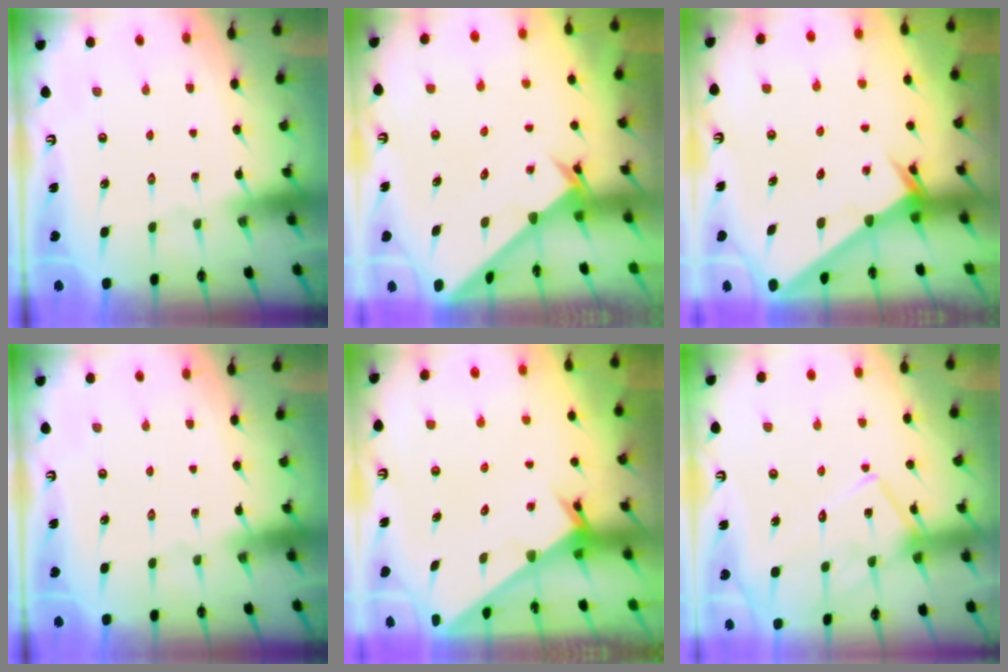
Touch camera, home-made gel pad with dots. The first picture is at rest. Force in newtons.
{"total": 2.7, "press": 2.7, "slide": 0.2}
{"total": 2.5, "press": 2.5, "slide": 0.3}
{"total": 0.0}
{"total": 2.5, "press": 2.5, "slide": 0.1}
{"total": 12.2, "press": 12.2, "slide": 0.6}